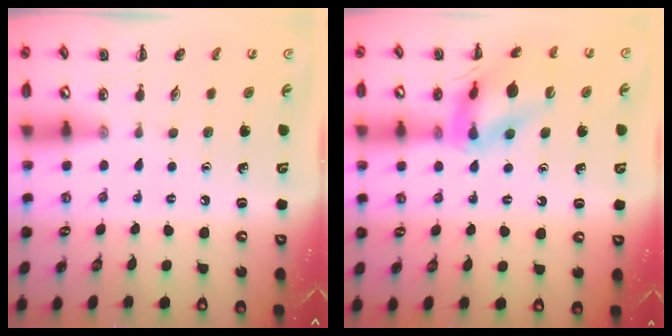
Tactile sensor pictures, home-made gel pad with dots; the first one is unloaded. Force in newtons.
{"total": 14.2, "press": 14.0, "slide": 1.8}